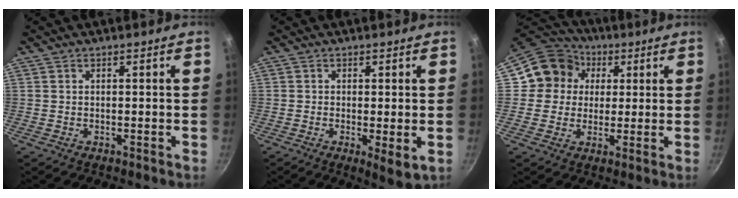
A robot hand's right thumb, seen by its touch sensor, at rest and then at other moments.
{"total": 4.4, "force": [-0.7, 1.3, 4.2], "torque": [-0.066, -0.017, -0.008]}
{"total": 10.9, "force": [2.4, 10.1, 3.2], "torque": [-0.022, 0.019, 0.022]}